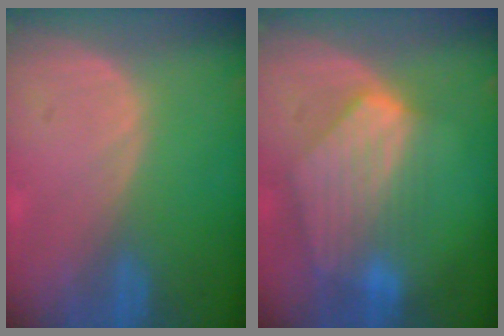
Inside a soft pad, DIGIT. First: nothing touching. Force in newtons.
{"total": 8.6, "press": 7.7, "slide": 3.8}